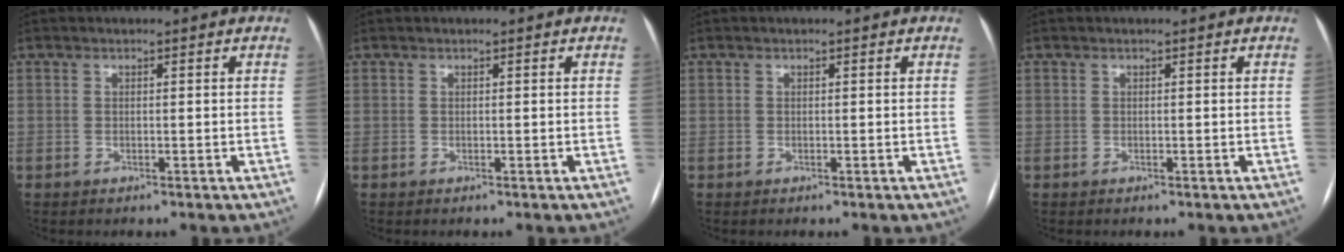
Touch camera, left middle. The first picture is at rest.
{"total": 0.0}
{"total": 0.0}
{"total": 0.0}